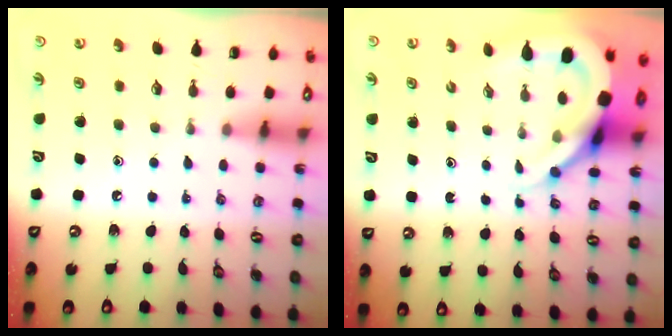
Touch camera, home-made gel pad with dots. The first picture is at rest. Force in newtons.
{"total": 8.8, "press": 8.8, "slide": 0.8}